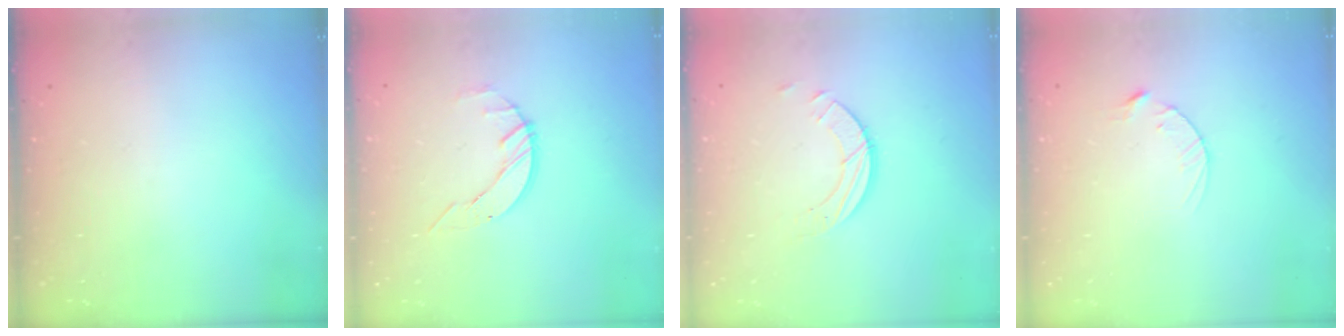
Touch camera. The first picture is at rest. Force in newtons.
{"total": 3.6, "press": 3.6, "slide": 0.4}
{"total": 3.4, "press": 3.4, "slide": 0.3}
{"total": 3.5, "press": 3.5, "slide": 0.4}